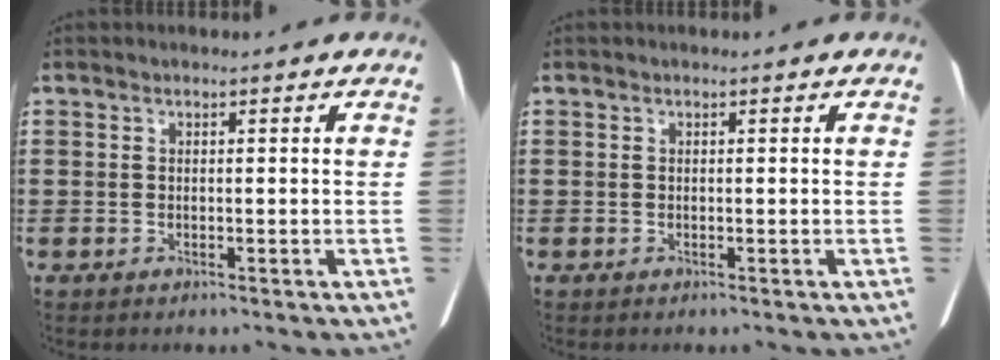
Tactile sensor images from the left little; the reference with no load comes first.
{"total": 0.0}